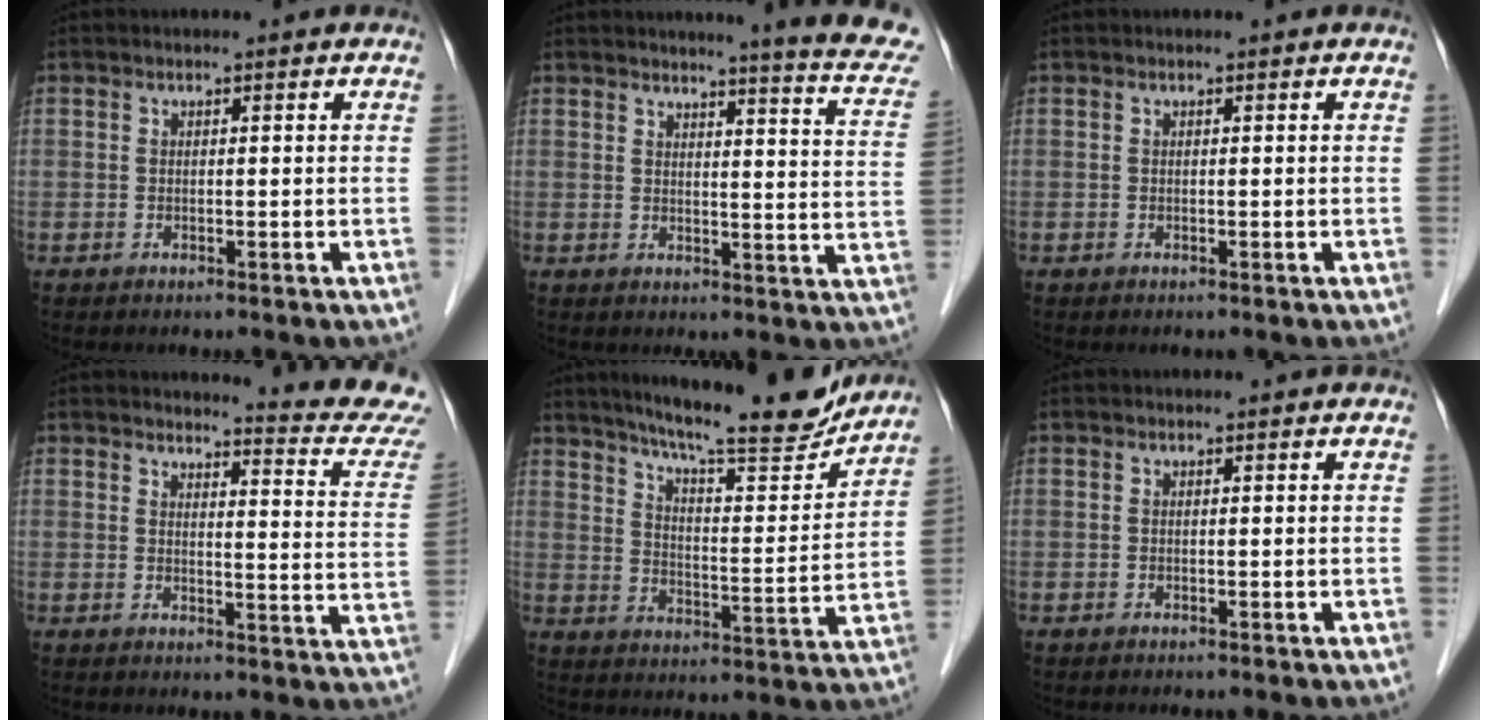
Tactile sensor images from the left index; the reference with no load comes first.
{"total": 12.3, "force": [11.1, -0.3, 5.4], "torque": [-0.051, -0.065, 0.101]}
{"total": 0.0}
{"total": 12.0, "force": [11.8, -0.9, 2.1], "torque": [-0.017, -0.103, 0.112]}
{"total": 18.4, "force": [16.3, 1.8, 8.3], "torque": [-0.132, -0.022, 0.230]}
{"total": 0.0}